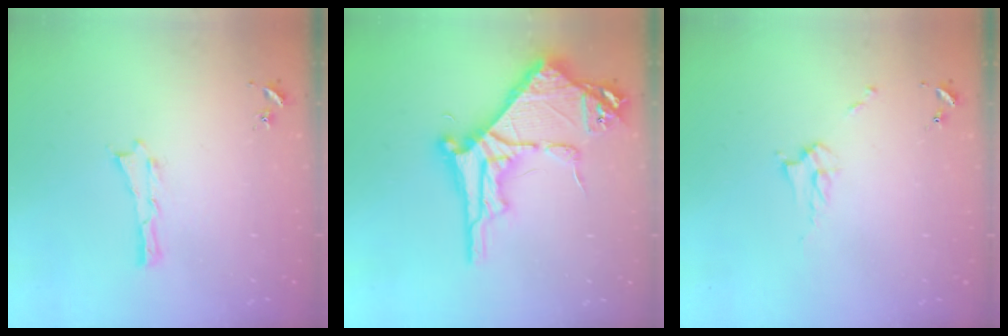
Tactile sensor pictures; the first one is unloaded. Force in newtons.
{"total": 9.3, "press": 9.3, "slide": 0.9}
{"total": 2.9, "press": 2.9, "slide": 0.4}